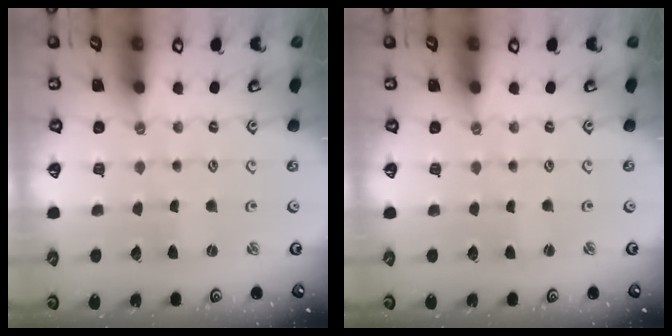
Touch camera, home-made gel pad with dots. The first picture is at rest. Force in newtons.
{"total": 0.0}